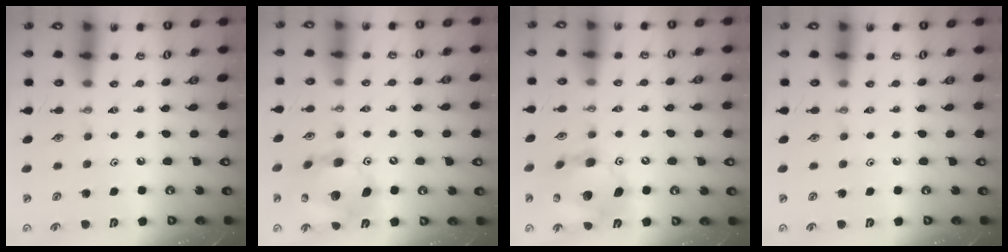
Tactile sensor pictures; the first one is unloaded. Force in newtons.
{"total": 15.2, "press": 15.1, "slide": 1.8}
{"total": 15.2, "press": 15.1, "slide": 1.8}
{"total": 0.0}